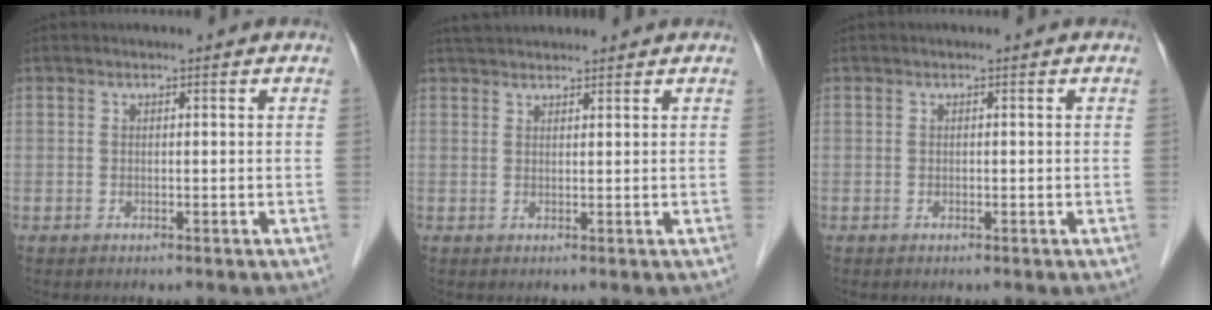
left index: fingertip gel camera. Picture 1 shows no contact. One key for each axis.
{"total": 4.3, "fx": 4.1, "fy": 0.8, "fz": 1.3, "tx": -0.018, "ty": 0.038, "tz": 0.069}
{"total": 0.0}